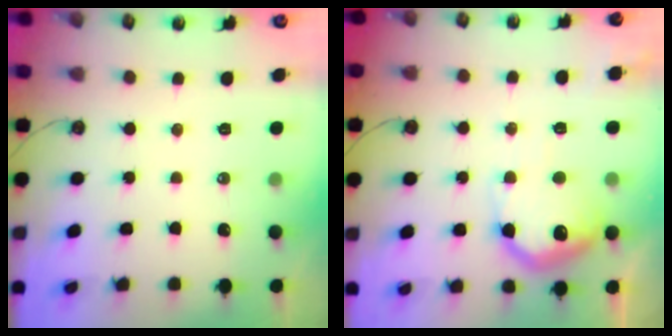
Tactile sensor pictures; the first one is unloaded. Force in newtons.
{"total": 16.2, "press": 16.2, "slide": 1.2}